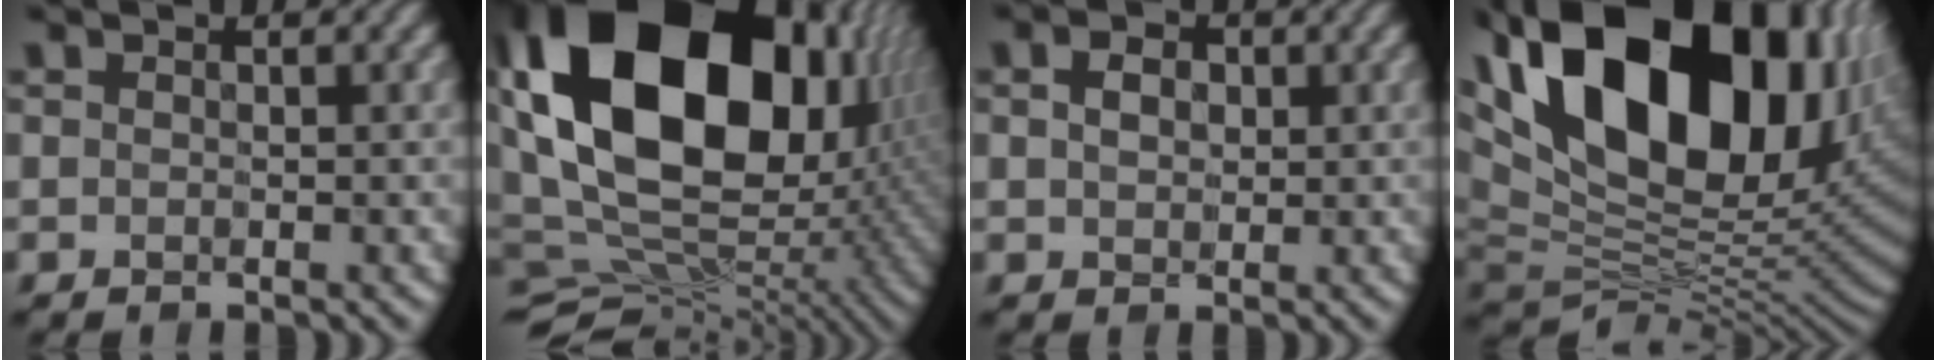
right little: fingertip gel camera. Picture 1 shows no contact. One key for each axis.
{"total": 21.8, "fx": 6.1, "fy": 14.1, "fz": 15.5, "tx": -0.330, "ty": 0.020, "tz": 0.113}
{"total": 2.1, "fx": 0.1, "fy": 1.6, "fz": 1.3, "tx": -0.030, "ty": 0.003, "tz": 0.001}
{"total": 20.9, "fx": 7.7, "fy": 12.5, "fz": 14.9, "tx": -0.260, "ty": 0.023, "tz": 0.143}